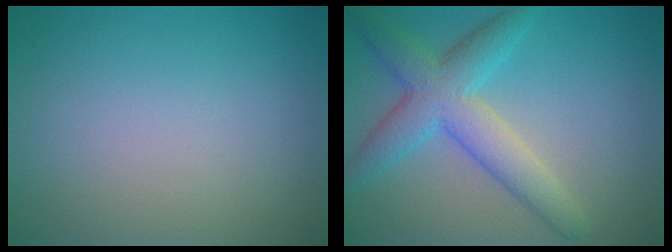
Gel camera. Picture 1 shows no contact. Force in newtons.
{"total": 5.8, "press": 5.8, "slide": 0.3}